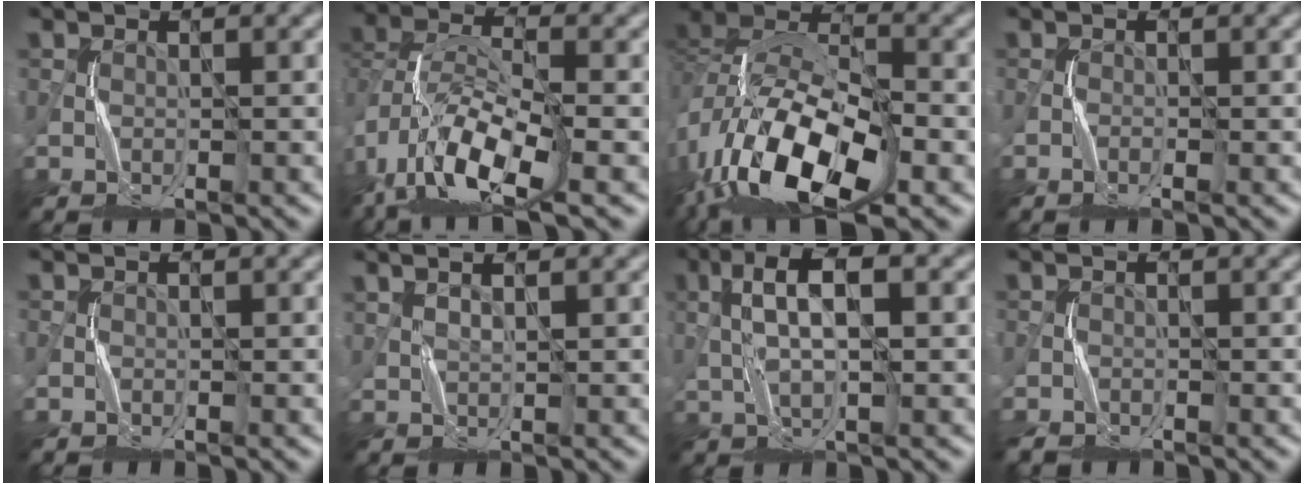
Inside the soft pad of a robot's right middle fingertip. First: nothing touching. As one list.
[{"total": 9.8, "force": [-5.9, 3.7, 6.9], "torque": [-0.125, -0.006, -0.117]}, {"total": 13.6, "force": [-6.7, 6.4, 10.0], "torque": [-0.196, -0.001, -0.133]}, {"total": 0.6, "force": [-0.3, -0.1, 0.5], "torque": [-0.010, -0.001, -0.007]}, {"total": 0.0}, {"total": 1.3, "force": [1.2, -0.1, 0.6], "torque": [-0.001, -0.007, 0.016]}, {"total": 4.8, "force": [1.0, 1.2, 4.6], "torque": [-0.092, 0.011, 0.014]}, {"total": 1.5, "force": [-1.4, 0.2, 0.2], "torque": [-0.006, -0.007, -0.034]}]